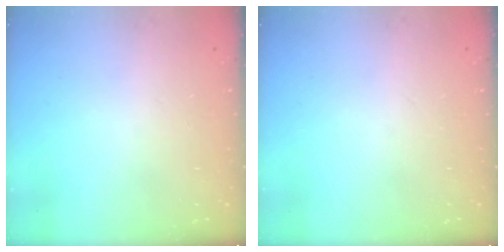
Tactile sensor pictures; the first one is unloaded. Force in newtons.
{"total": 0.0}